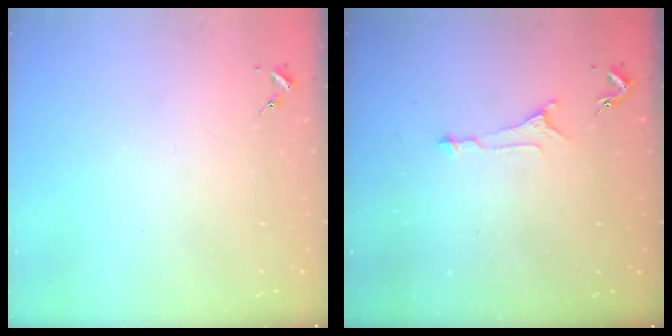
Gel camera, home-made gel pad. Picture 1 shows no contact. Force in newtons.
{"total": 4.8, "press": 4.8, "slide": 0.4}